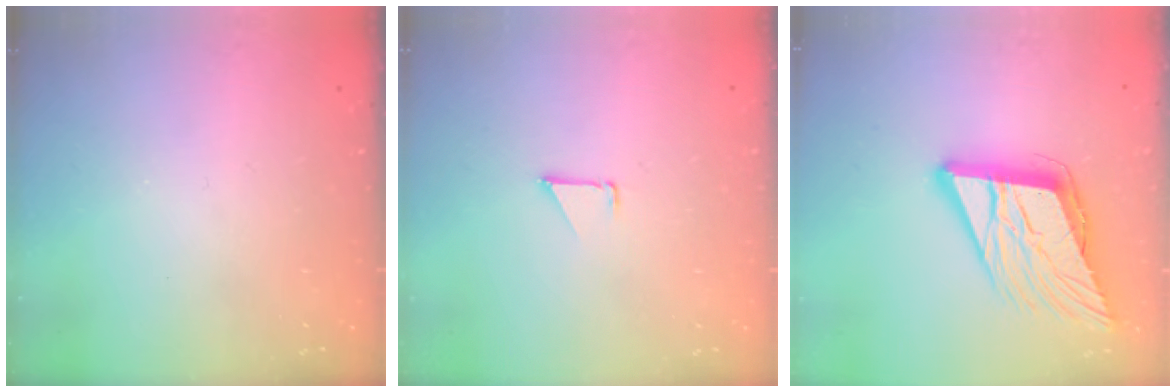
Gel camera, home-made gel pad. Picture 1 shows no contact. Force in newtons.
{"total": 0.7, "press": 0.7, "slide": 0.1}
{"total": 17.4, "press": 16.8, "slide": 4.4}